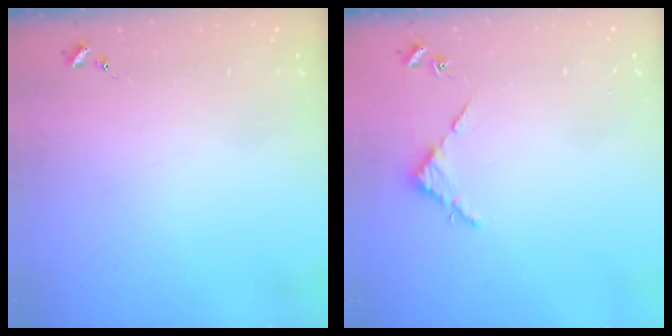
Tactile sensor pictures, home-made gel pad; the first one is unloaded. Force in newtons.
{"total": 2.7, "press": 2.7, "slide": 0.3}